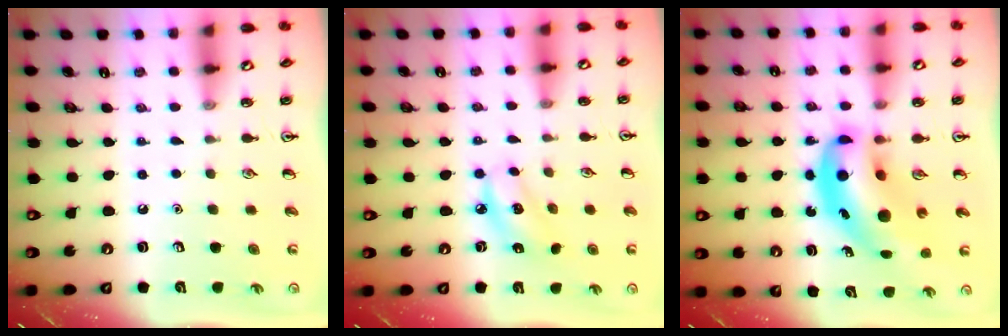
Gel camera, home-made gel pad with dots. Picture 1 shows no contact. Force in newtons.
{"total": 6.5, "press": 6.4, "slide": 1.3}
{"total": 14.1, "press": 13.5, "slide": 4.0}